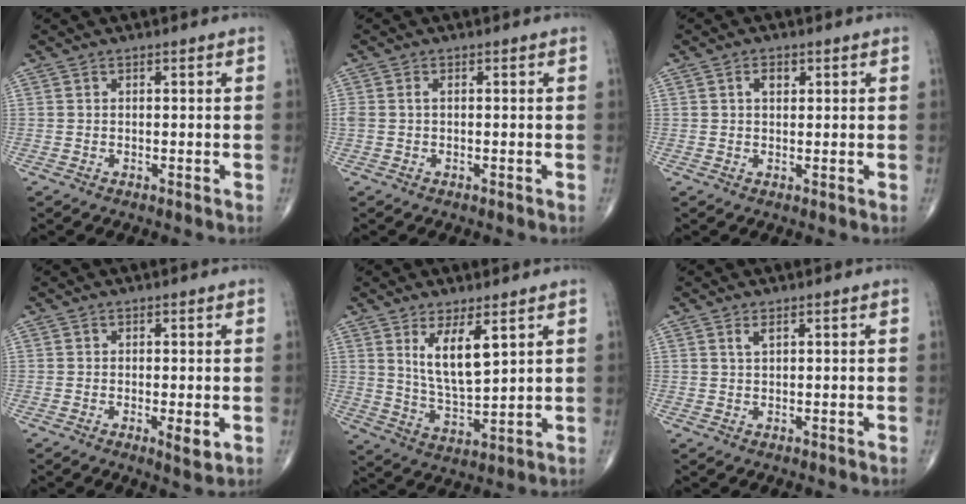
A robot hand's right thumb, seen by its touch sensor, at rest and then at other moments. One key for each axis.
{"total": 1.4, "fx": 0.2, "fy": 0.8, "fz": 1.2, "tx": -0.036, "ty": 0.009, "tz": 0.006}
{"total": 2.3, "fx": 0.9, "fy": 1.4, "fz": 1.6, "tx": -0.022, "ty": -0.001, "tz": 0.012}
{"total": 2.6, "fx": -0.5, "fy": 0.8, "fz": 2.4, "tx": -0.043, "ty": -0.010, "tz": -0.009}
{"total": 9.4, "fx": 4.2, "fy": 3.1, "fz": 7.8, "tx": -0.131, "ty": -0.038, "tz": 0.090}
{"total": 1.3, "fx": 0.8, "fy": 0.4, "fz": 1.0, "tx": -0.020, "ty": 0.001, "tz": 0.017}